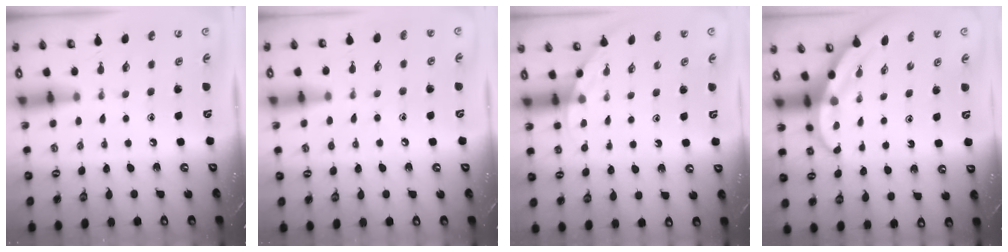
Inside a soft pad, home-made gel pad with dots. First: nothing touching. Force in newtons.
{"total": 6.1, "press": 6.0, "slide": 0.7}
{"total": 2.6, "press": 2.6, "slide": 0.1}
{"total": 3.3, "press": 3.3, "slide": 0.0}